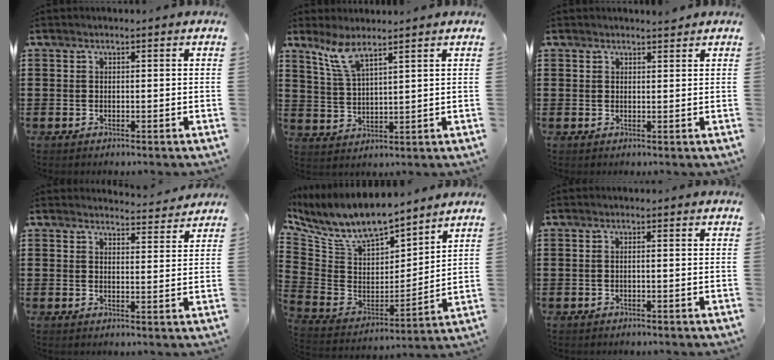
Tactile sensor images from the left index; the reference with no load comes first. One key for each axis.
{"total": 6.1, "fx": 4.6, "fy": 1.0, "fz": 3.9, "tx": -0.089, "ty": -0.006, "tz": 0.083}
{"total": 1.5, "fx": 1.4, "fy": 0.3, "fz": 0.3, "tx": -0.009, "ty": 0.001, "tz": 0.028}
{"total": 3.1, "fx": 3.1, "fy": 0.2, "fz": 0.3, "tx": -0.007, "ty": -0.016, "tz": 0.056}
{"total": 9.7, "fx": 8.3, "fy": 3.1, "fz": 3.9, "tx": -0.118, "ty": -0.053, "tz": 0.147}
{"total": 0.8, "fx": -0.4, "fy": 0.0, "fz": 0.7, "tx": -0.012, "ty": -0.004, "tz": -0.007}